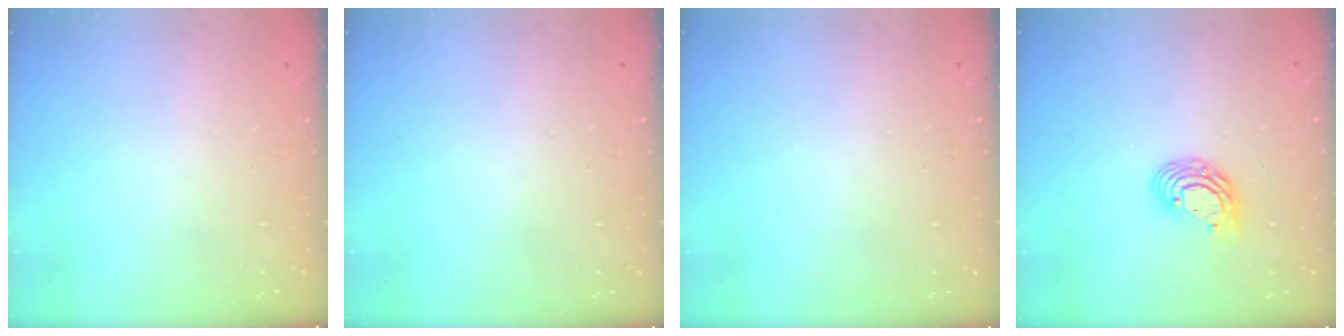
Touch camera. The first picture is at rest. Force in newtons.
{"total": 0.0}
{"total": 0.0}
{"total": 8.7, "press": 8.6, "slide": 1.3}